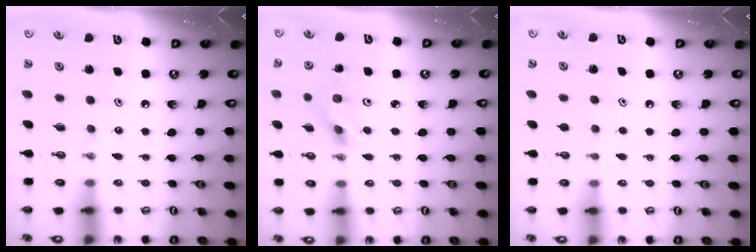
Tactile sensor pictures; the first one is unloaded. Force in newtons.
{"total": 5.5, "press": 3.8, "slide": 4.0}
{"total": 1.2, "press": 0.5, "slide": 1.0}